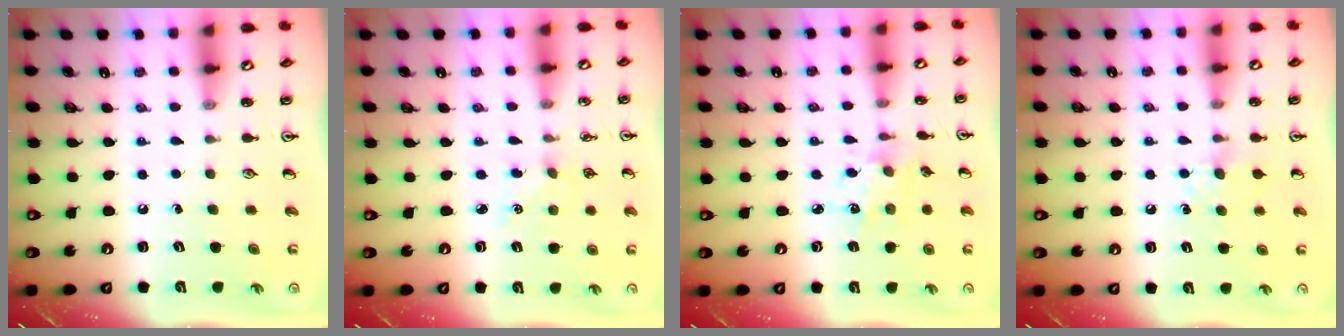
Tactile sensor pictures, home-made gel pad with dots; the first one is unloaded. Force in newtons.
{"total": 3.9, "press": 3.8, "slide": 0.6}
{"total": 3.5, "press": 3.4, "slide": 1.1}
{"total": 6.4, "press": 6.4, "slide": 0.8}